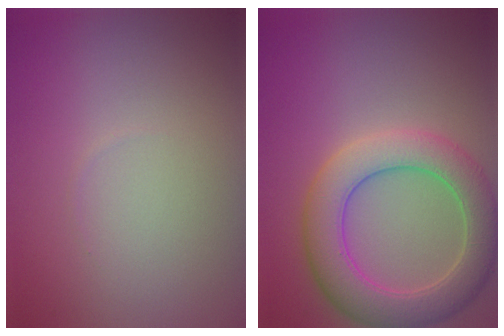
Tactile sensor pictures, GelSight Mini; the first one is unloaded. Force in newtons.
{"total": 6.6, "press": 6.6, "slide": 0.3}